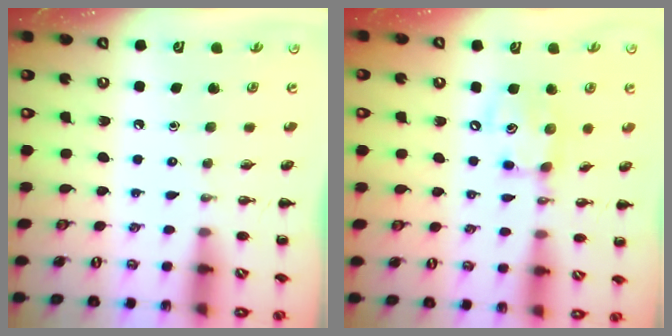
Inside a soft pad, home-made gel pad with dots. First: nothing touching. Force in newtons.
{"total": 10.5, "press": 10.4, "slide": 1.6}